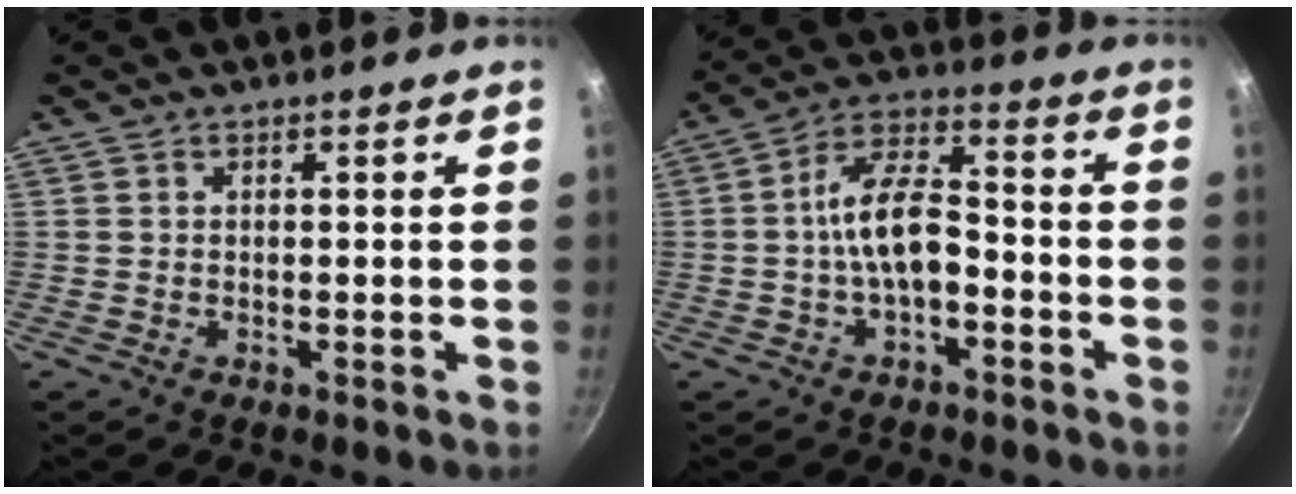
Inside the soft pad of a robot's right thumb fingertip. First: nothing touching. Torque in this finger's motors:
{"motor_torque": [0.28, 1.08, 1.76, -1.01, 0.56]}